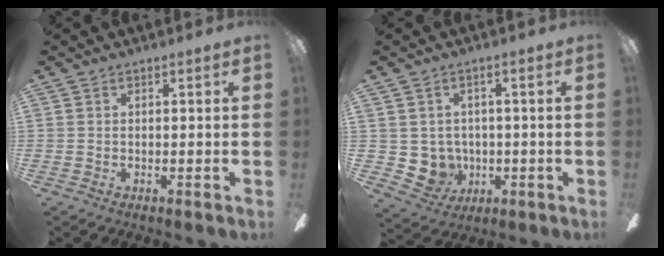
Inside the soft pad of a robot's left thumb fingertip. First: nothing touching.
{"total": 6.2, "force": [0.9, 6.1, 1.1], "torque": [-0.046, -0.015, 0.021]}